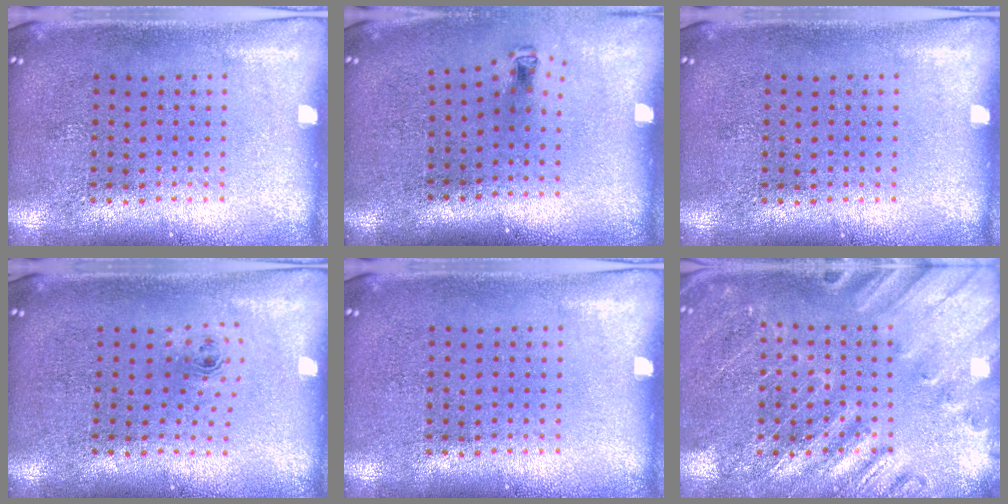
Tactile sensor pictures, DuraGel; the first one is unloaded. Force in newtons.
{"total": 0.6, "press": 0.3, "slide": 0.5}
{"total": 0.0}
{"total": 0.7, "press": 0.3, "slide": 0.7}
{"total": 0.0}
{"total": 2.4, "press": 2.4, "slide": 0.3}